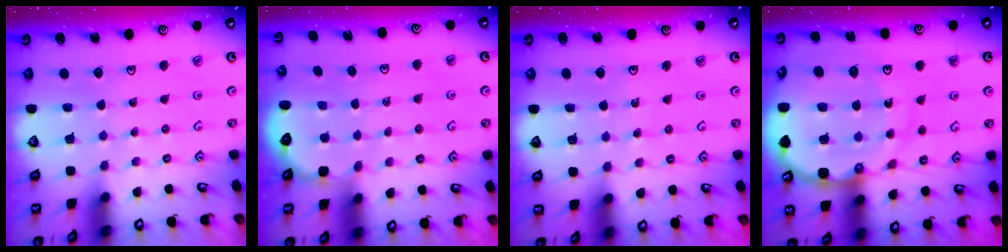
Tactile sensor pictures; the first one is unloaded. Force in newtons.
{"total": 2.6, "press": 2.5, "slide": 0.5}
{"total": 2.9, "press": 2.9, "slide": 0.2}
{"total": 18.0, "press": 17.8, "slide": 2.8}